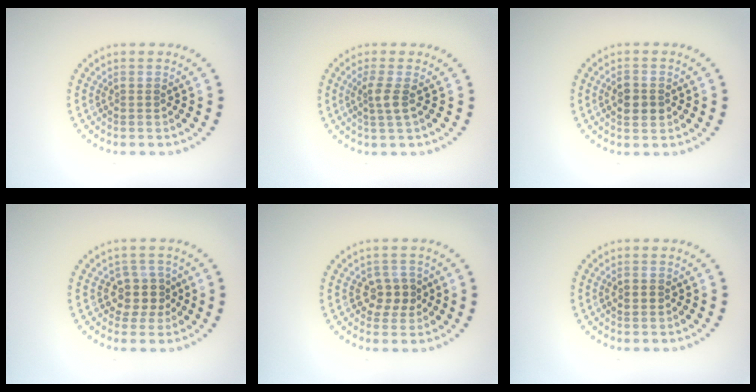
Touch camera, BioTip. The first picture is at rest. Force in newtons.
{"total": 1.9, "press": 1.4, "slide": 1.3}
{"total": 2.8, "press": 2.8, "slide": 0.2}
{"total": 2.8, "press": 2.4, "slide": 1.5}
{"total": 2.7, "press": 2.6, "slide": 0.8}
{"total": 1.4, "press": 1.4, "slide": 0.1}